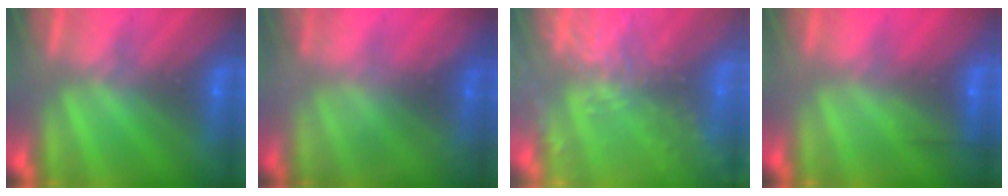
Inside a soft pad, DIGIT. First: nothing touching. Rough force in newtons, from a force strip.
{"total": 1.5}
{"total": 6.3}
{"total": 2.5}